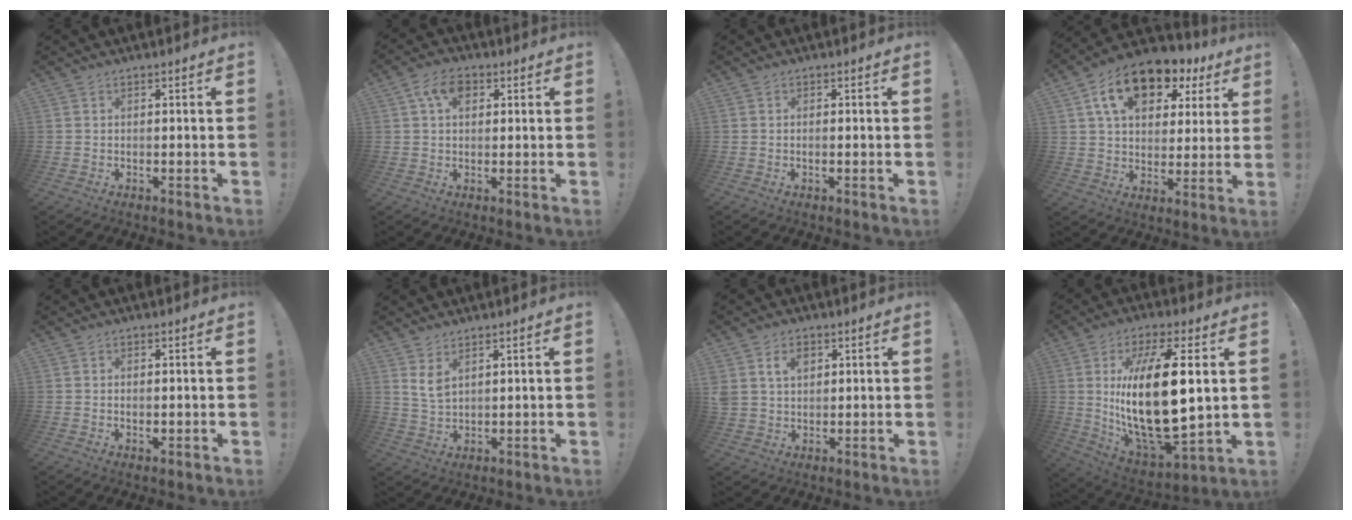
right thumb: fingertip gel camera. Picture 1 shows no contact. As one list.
[{"total": 7.2, "force": [2.2, 4.9, 4.8], "torque": [-0.082, 0.008, 0.041]}, {"total": 1.0, "force": [-0.5, 0.2, 0.8], "torque": [-0.014, 0.001, -0.009]}, {"total": 15.9, "force": [8.5, 9.6, 9.4], "torque": [-0.153, -0.036, 0.155]}, {"total": 1.1, "force": [-0.2, 0.6, 0.9], "torque": [-0.016, 0.001, -0.004]}, {"total": 4.8, "force": [2.9, 2.2, 3.1], "torque": [-0.059, -0.021, 0.051]}, {"total": 6.7, "force": [2.7, 5.1, 3.3], "torque": [-0.054, 0.000, 0.052]}, {"total": 24.9, "force": [3.2, 9.8, 22.7], "torque": [-0.459, -0.028, 0.052]}]